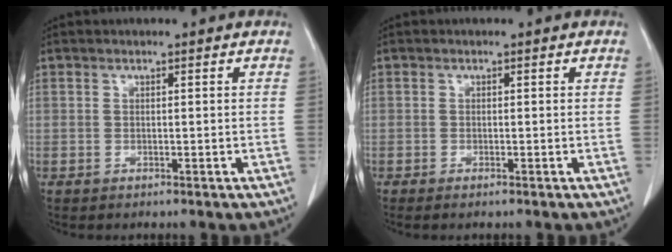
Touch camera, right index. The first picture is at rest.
{"total": 0.8, "force": [-0.6, 0.0, 0.5], "torque": [-0.011, -0.002, -0.010]}